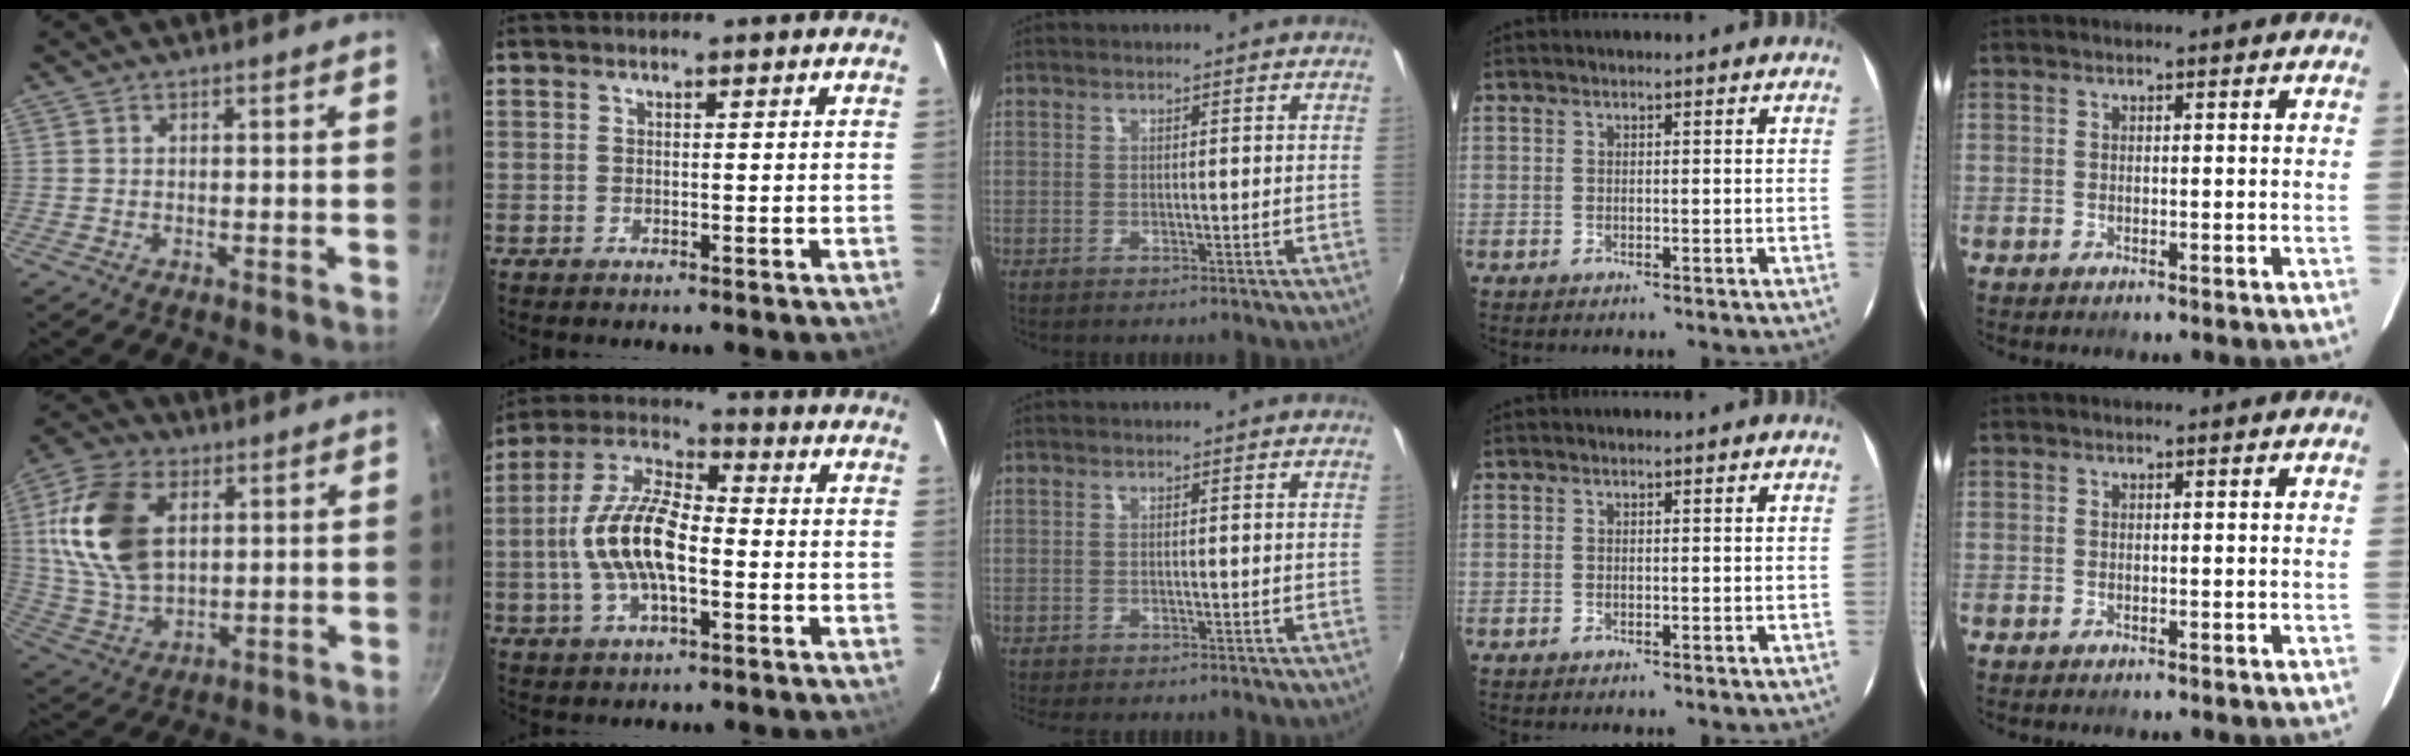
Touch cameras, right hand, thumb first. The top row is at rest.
{"thumb": {"total": 17.8, "force": [4.4, 11.2, 13.1], "torque": [-0.235, -0.002, 0.089]}, "index": {"total": 13.6, "force": [-2.3, 5.7, 12.1], "torque": [-0.252, 0.009, -0.049]}, "middle": {"total": 2.4, "force": [-2.1, 0.7, 0.9], "torque": [-0.020, -0.017, -0.031]}}